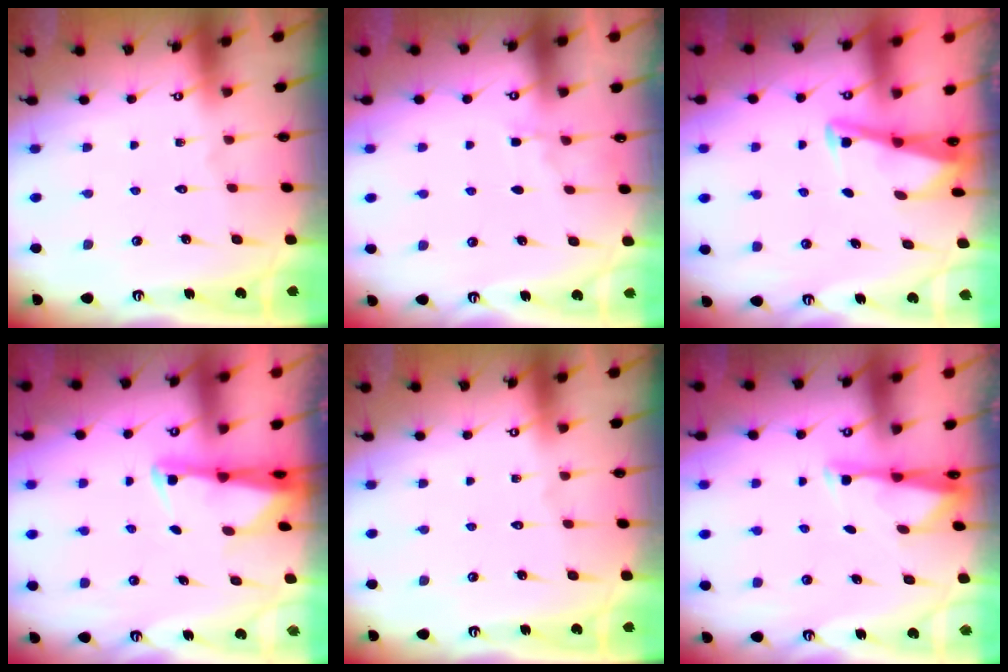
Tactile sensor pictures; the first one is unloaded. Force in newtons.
{"total": 2.8, "press": 2.8, "slide": 0.4}
{"total": 2.8, "press": 2.8, "slide": 0.4}
{"total": 2.7, "press": 2.6, "slide": 0.5}
{"total": 0.0}
{"total": 2.9, "press": 2.8, "slide": 0.6}